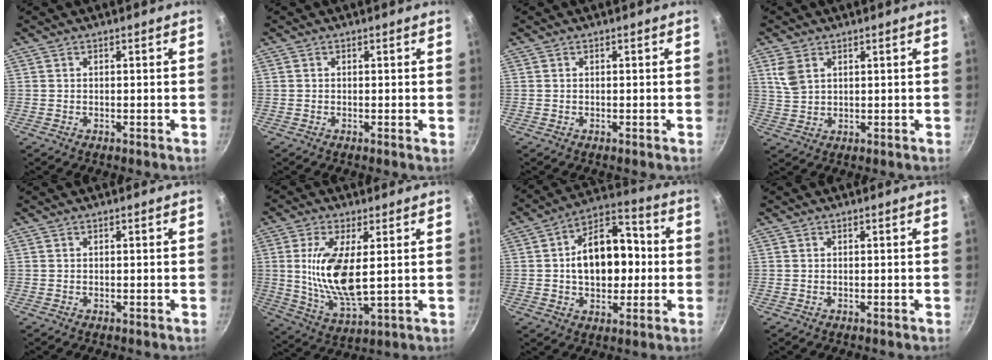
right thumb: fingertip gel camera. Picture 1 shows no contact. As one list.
[{"total": 0.0}, {"total": 0.0}, {"total": 4.8, "force": [2.2, 3.1, 2.9], "torque": [-0.060, -0.005, 0.051]}, {"total": 0.0}, {"total": 13.2, "force": [1.8, 5.1, 12.1], "torque": [-0.239, -0.017, 0.042]}, {"total": 16.1, "force": [0.3, 10.8, 11.9], "torque": [-0.142, 0.035, -0.004]}, {"total": 0.0}]